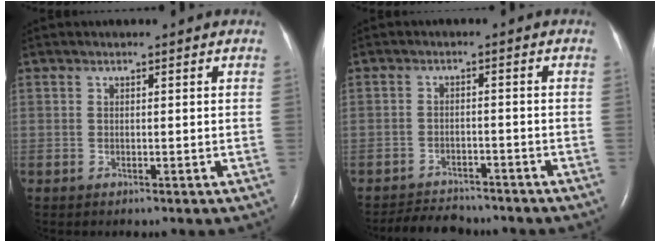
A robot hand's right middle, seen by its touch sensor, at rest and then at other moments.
{"total": 6.0, "force": [-5.7, 1.5, 0.9], "torque": [-0.017, -0.009, -0.088]}